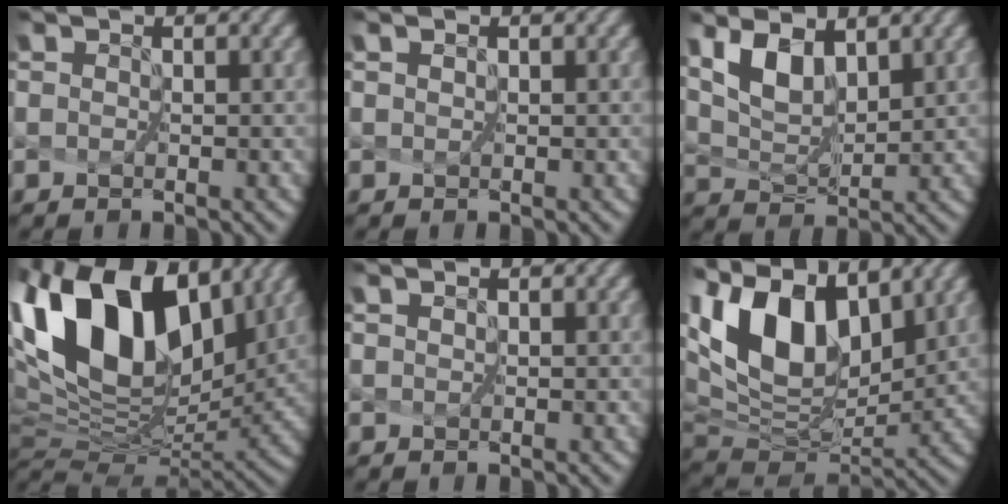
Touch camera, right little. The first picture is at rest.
{"total": 0.0}
{"total": 3.0, "force": [2.3, 0.8, 1.7], "torque": [-0.042, -0.010, 0.052]}
{"total": 14.9, "force": [7.3, 7.9, 10.3], "torque": [-0.212, 0.039, 0.138]}
{"total": 0.0}
{"total": 12.3, "force": [5.5, 6.7, 8.7], "torque": [-0.181, 0.021, 0.109]}